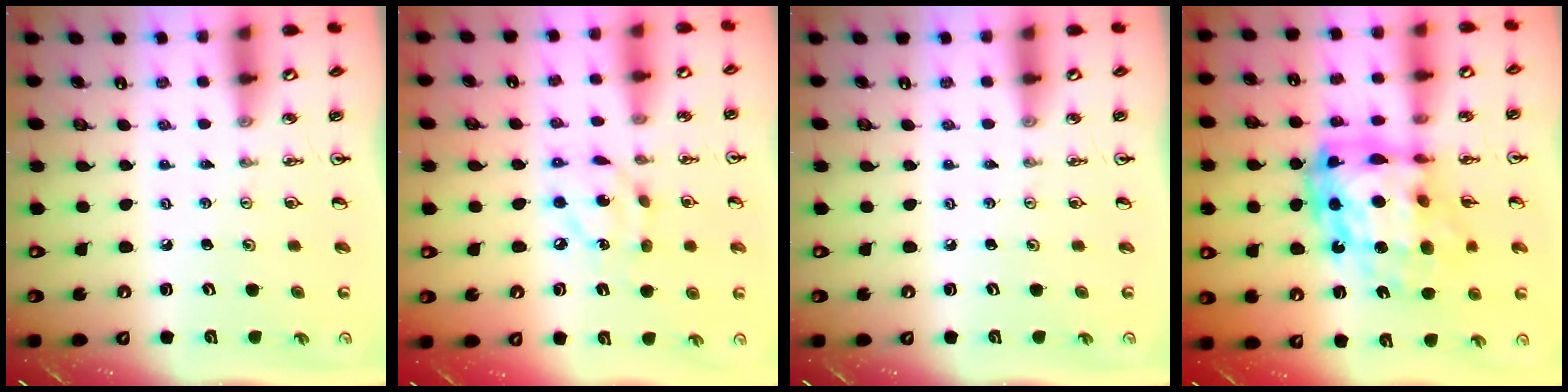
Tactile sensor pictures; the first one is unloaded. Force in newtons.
{"total": 10.1, "press": 10.1, "slide": 0.6}
{"total": 0.0}
{"total": 21.1, "press": 21.0, "slide": 2.4}